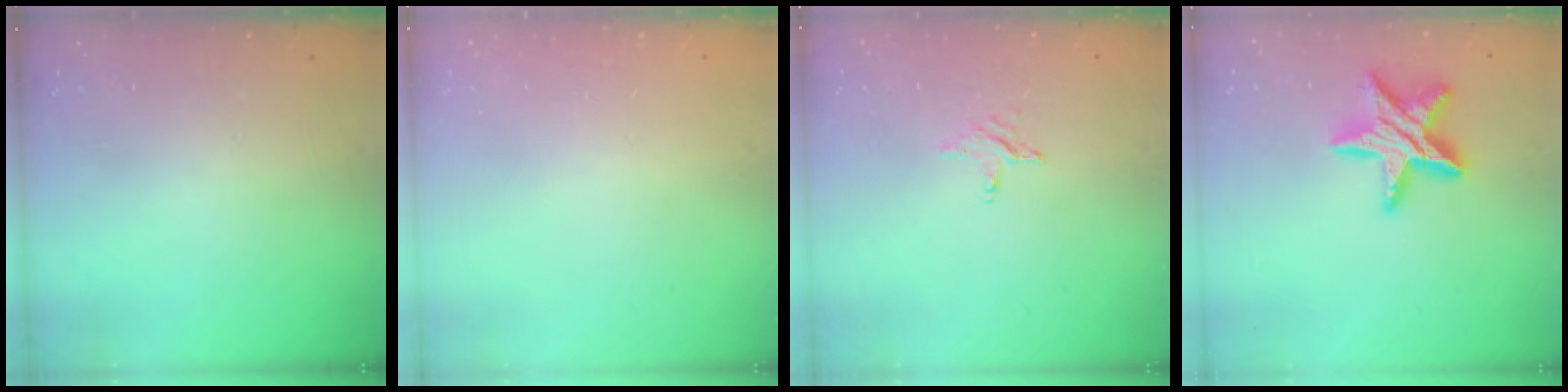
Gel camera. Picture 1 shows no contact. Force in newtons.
{"total": 0.0}
{"total": 3.0, "press": 3.0, "slide": 0.3}
{"total": 16.0, "press": 16.0, "slide": 1.0}